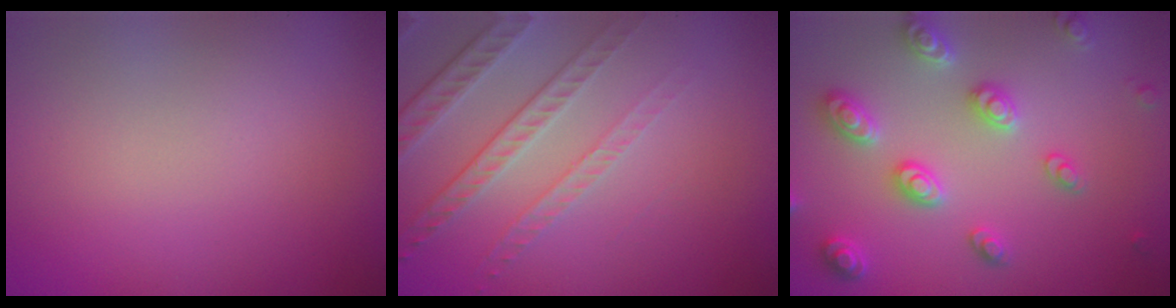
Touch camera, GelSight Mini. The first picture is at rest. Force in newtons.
{"total": 4.7, "press": 3.3, "slide": 3.3}
{"total": 4.6, "press": 4.5, "slide": 0.9}